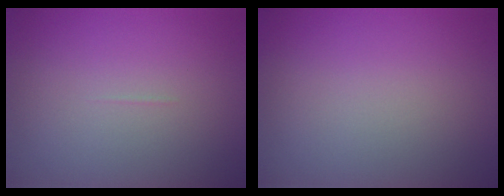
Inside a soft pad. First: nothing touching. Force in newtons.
{"total": 0.0}